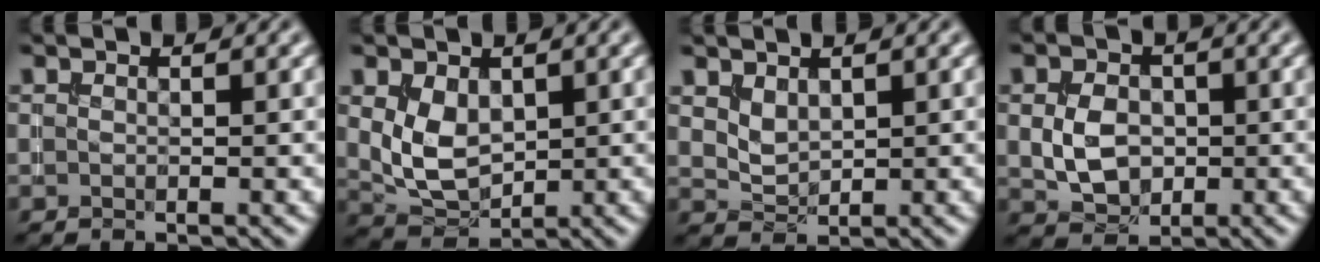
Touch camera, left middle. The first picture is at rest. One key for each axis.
{"total": 4.1, "fx": 0.8, "fy": 2.9, "fz": 2.8, "tx": -0.061, "ty": -0.007, "tz": 0.022}
{"total": 1.8, "fx": 1.1, "fy": 1.0, "fz": 0.9, "tx": -0.018, "ty": -0.005, "tz": 0.028}
{"total": 4.0, "fx": -0.1, "fy": 3.1, "fz": 2.5, "tx": -0.056, "ty": -0.004, "tz": -0.002}